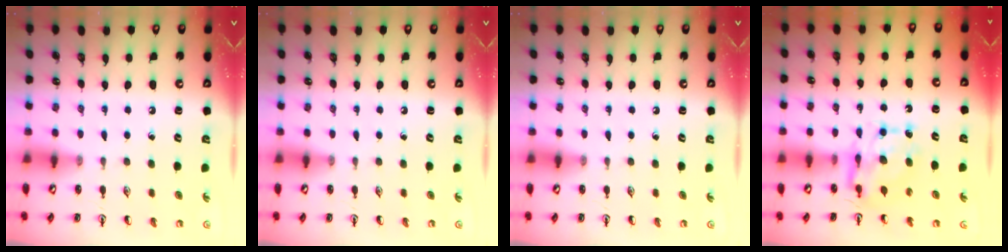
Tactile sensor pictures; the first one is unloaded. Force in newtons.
{"total": 0.0}
{"total": 0.0}
{"total": 8.2, "press": 8.2, "slide": 0.8}